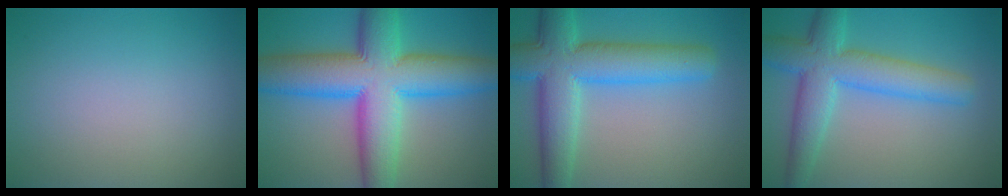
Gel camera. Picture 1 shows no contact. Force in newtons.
{"total": 12.9, "press": 12.9, "slide": 0.3}
{"total": 8.8, "press": 8.8, "slide": 0.3}
{"total": 6.8, "press": 6.8, "slide": 0.2}